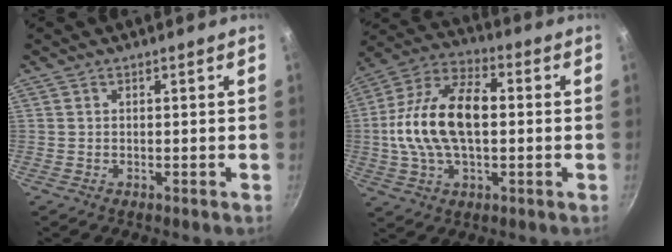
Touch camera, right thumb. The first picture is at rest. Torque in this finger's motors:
{"motor_torque": [0.05, 1.04, 1.11, -1.08, 0.20]}